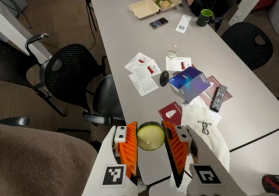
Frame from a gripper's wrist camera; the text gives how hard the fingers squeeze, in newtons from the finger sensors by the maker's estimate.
{"total": 13.6, "left": 14.6, "right": 12.6}